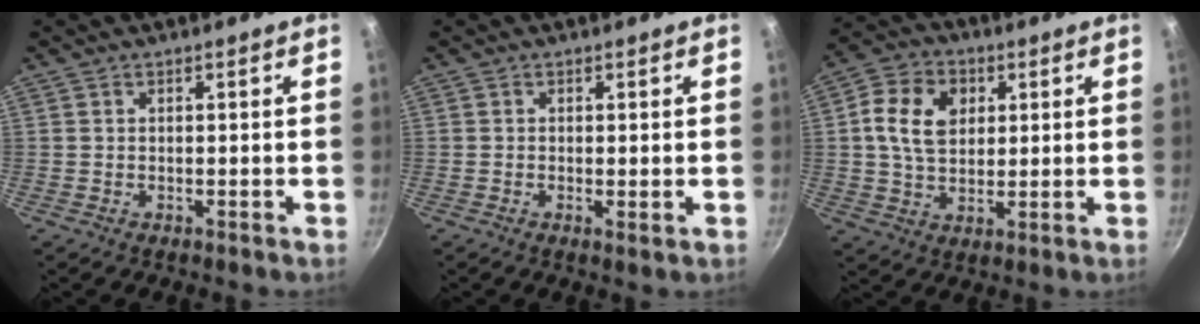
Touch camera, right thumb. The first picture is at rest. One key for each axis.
{"total": 0.9, "fx": -0.1, "fy": 0.1, "fz": 0.9, "tx": -0.017, "ty": -0.005, "tz": -0.003}
{"total": 11.1, "fx": 2.5, "fy": 8.2, "fz": 7.1, "tx": -0.111, "ty": 0.008, "tz": 0.037}